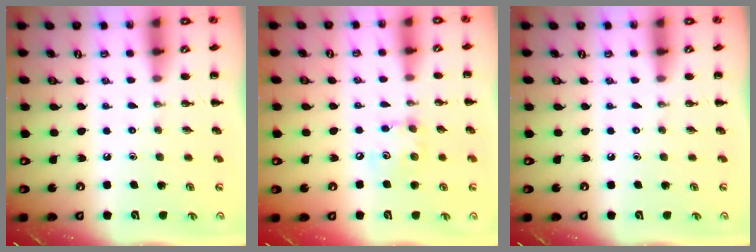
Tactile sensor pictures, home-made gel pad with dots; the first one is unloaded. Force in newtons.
{"total": 6.0, "press": 5.9, "slide": 1.0}
{"total": 0.0}